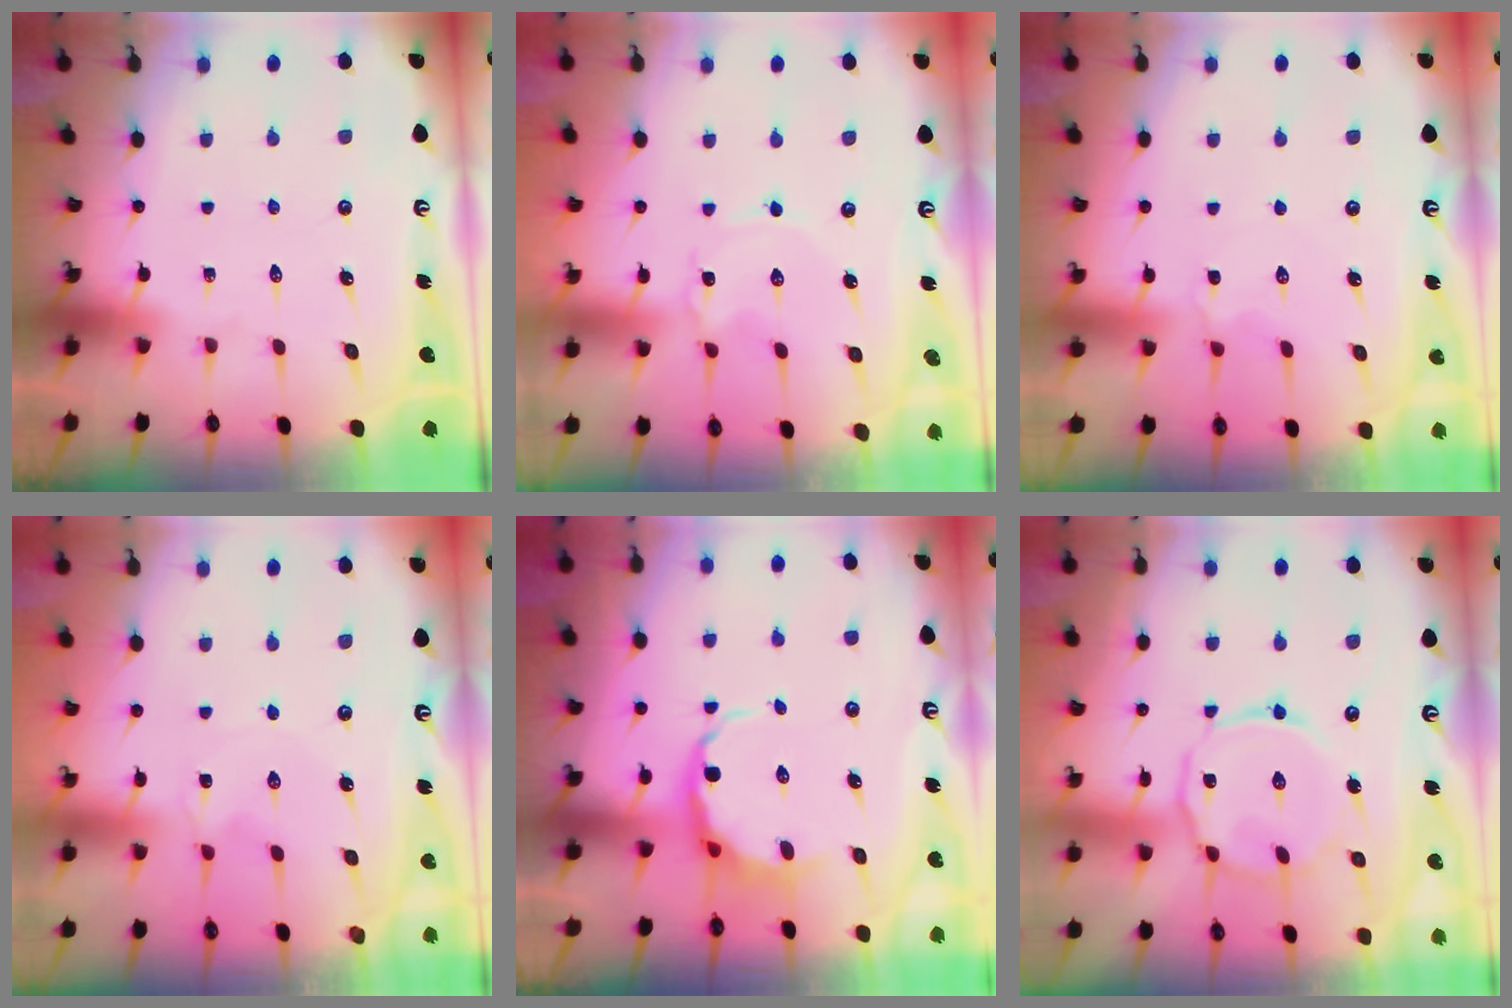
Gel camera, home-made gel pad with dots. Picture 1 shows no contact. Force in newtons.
{"total": 0.0}
{"total": 2.7, "press": 2.6, "slide": 0.5}
{"total": 0.0}
{"total": 6.0, "press": 5.6, "slide": 2.3}
{"total": 9.8, "press": 9.8, "slide": 0.7}